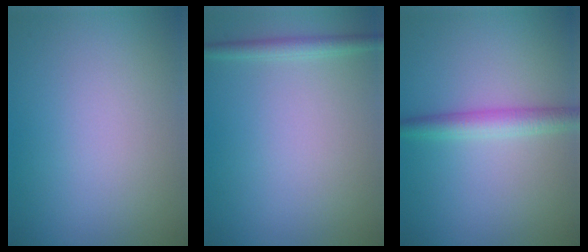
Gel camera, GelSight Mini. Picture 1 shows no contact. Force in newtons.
{"total": 1.6, "press": 1.6, "slide": 0.1}
{"total": 2.9, "press": 2.9, "slide": 0.1}